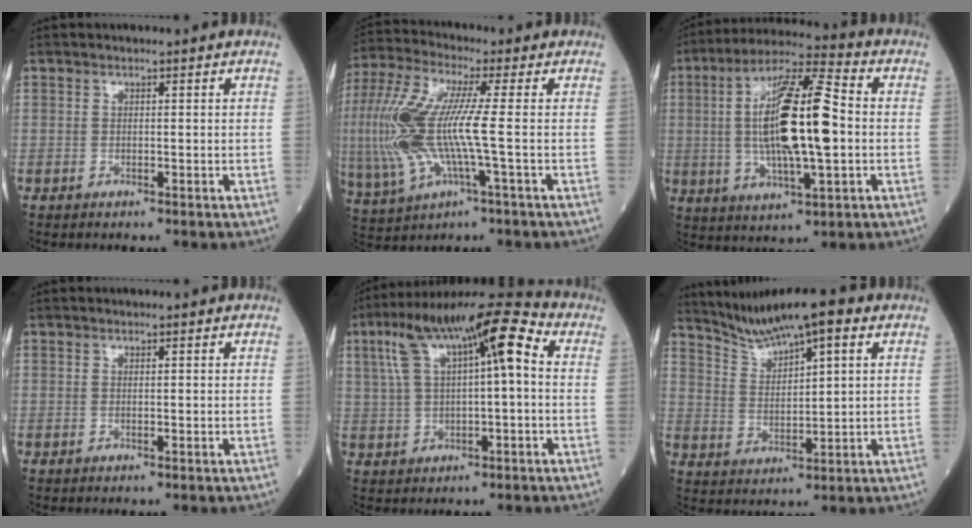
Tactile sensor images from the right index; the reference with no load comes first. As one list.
[{"total": 16.4, "force": [-1.1, 2.9, 16.1], "torque": [-0.382, 0.003, -0.020]}, {"total": 16.8, "force": [-0.1, 3.2, 16.5], "torque": [-0.316, 0.012, -0.005]}, {"total": 0.0}, {"total": 15.4, "force": [4.4, 4.0, 14.2], "torque": [-0.251, 0.060, 0.068]}, {"total": 9.1, "force": [6.7, 1.8, 6.0], "torque": [-0.114, 0.021, 0.125]}]